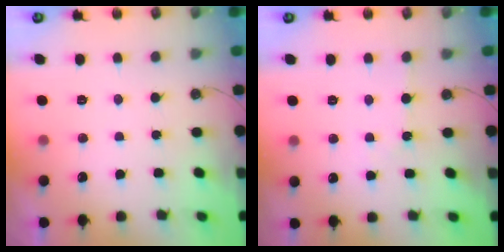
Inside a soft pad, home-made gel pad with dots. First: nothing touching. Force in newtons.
{"total": 2.3, "press": 2.2, "slide": 0.4}